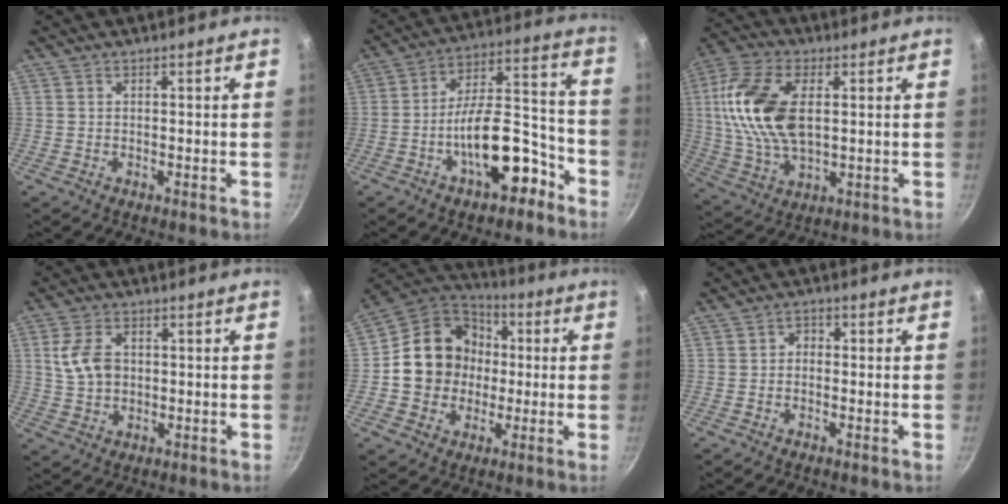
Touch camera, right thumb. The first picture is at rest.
{"total": 16.0, "force": [-7.6, 7.1, 12.2], "torque": [-0.148, 0.082, -0.114]}
{"total": 17.1, "force": [2.8, 9.4, 13.9], "torque": [-0.270, 0.000, 0.050]}
{"total": 7.4, "force": [1.0, 5.2, 5.2], "torque": [-0.091, 0.004, 0.019]}
{"total": 16.5, "force": [0.3, 14.6, 7.7], "torque": [-0.101, 0.030, -0.003]}
{"total": 1.9, "force": [-0.4, 1.6, 1.0], "torque": [-0.011, 0.010, -0.011]}